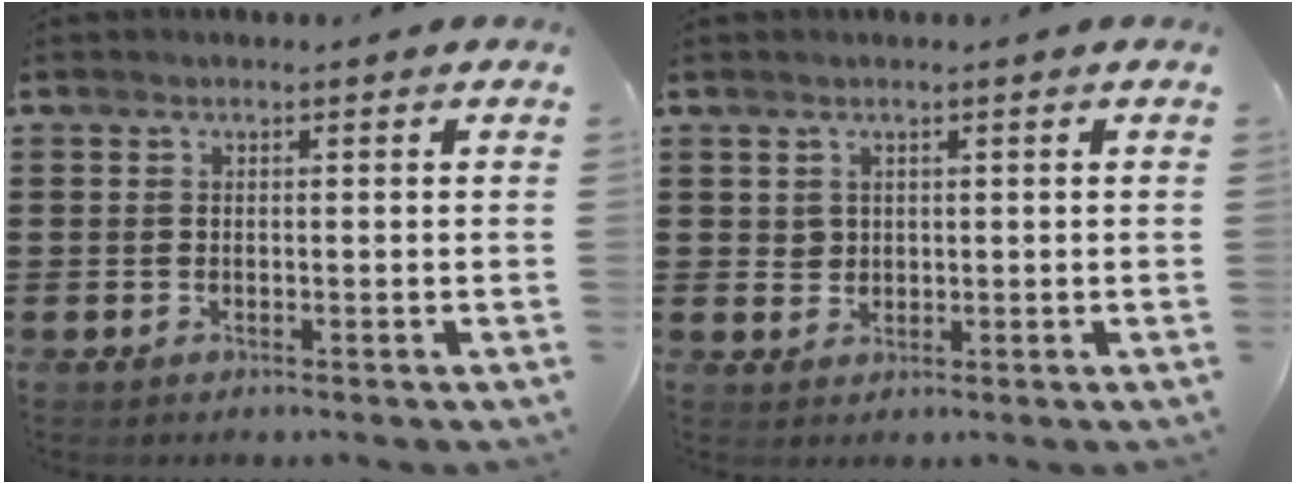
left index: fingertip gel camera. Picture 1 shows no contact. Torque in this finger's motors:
{"motor_torque": [0.01, 0.05, 0.00, -0.01]}